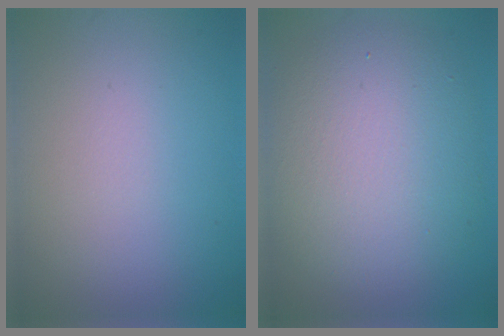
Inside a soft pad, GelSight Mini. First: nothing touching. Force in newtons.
{"total": 8.6, "press": 8.5, "slide": 0.9}